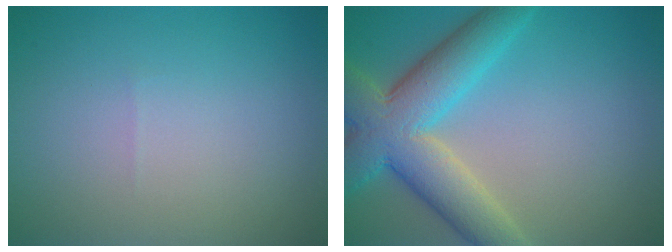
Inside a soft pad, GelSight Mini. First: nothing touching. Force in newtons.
{"total": 8.4, "press": 8.4, "slide": 0.4}